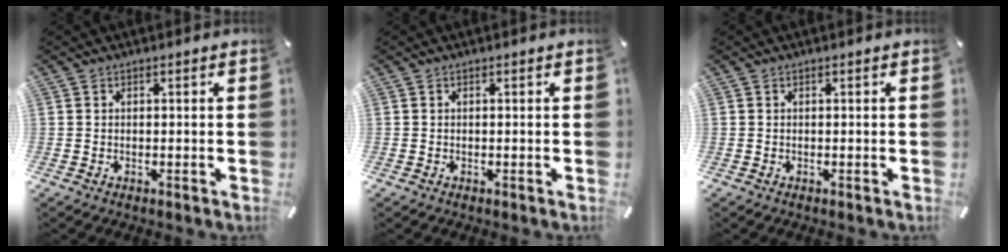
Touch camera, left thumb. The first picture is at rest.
{"total": 0.0}
{"total": 0.0}